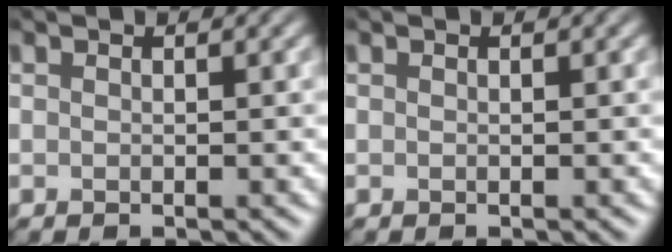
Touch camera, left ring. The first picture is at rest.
{"total": 0.0}